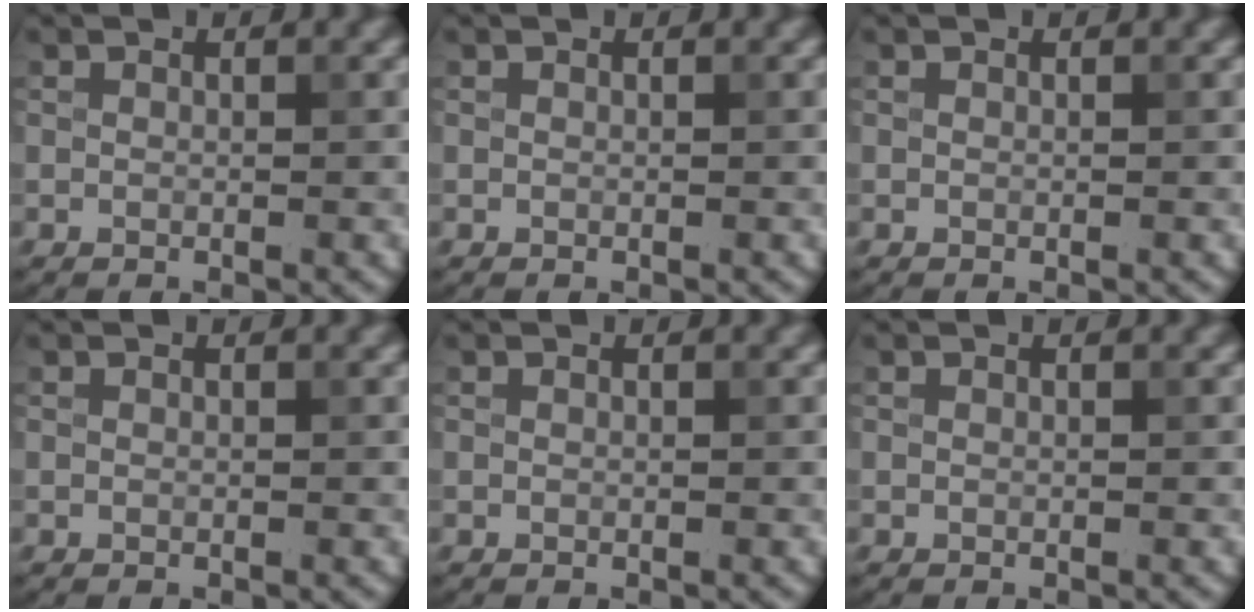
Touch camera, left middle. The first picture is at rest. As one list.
[{"total": 0.0}, {"total": 0.0}, {"total": 0.0}, {"total": 0.0}, {"total": 0.0}]